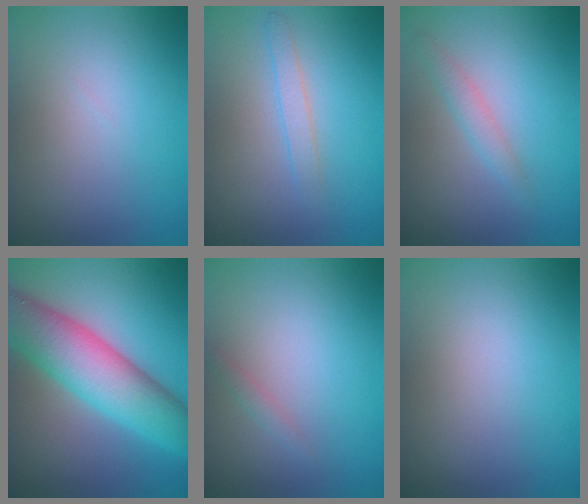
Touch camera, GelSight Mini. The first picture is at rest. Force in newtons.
{"total": 1.5, "press": 1.4, "slide": 0.1}
{"total": 1.5, "press": 1.5, "slide": 0.0}
{"total": 9.4, "press": 9.4, "slide": 0.1}
{"total": 0.8, "press": 0.8, "slide": 0.0}
{"total": 0.0}